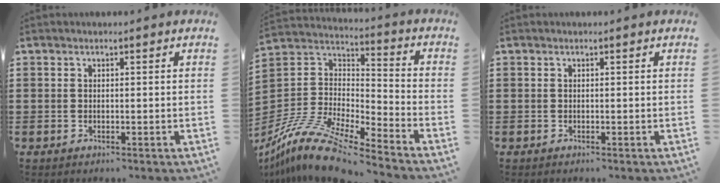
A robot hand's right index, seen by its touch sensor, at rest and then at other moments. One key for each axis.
{"total": 13.2, "fx": -10.9, "fy": 2.6, "fz": 7.0, "tx": -0.156, "ty": 0.021, "tz": -0.217}
{"total": 0.0}